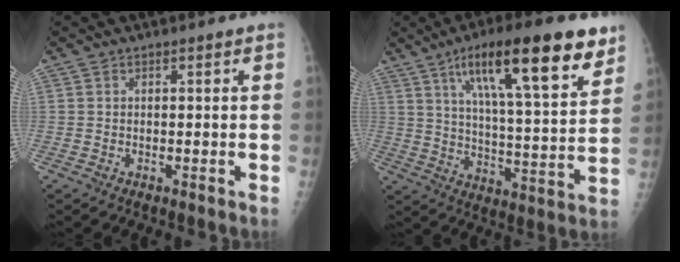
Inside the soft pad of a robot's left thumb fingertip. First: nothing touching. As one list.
[{"total": 22.0, "force": [12.6, 5.4, 17.2], "torque": [-0.245, -0.036, 0.203]}]